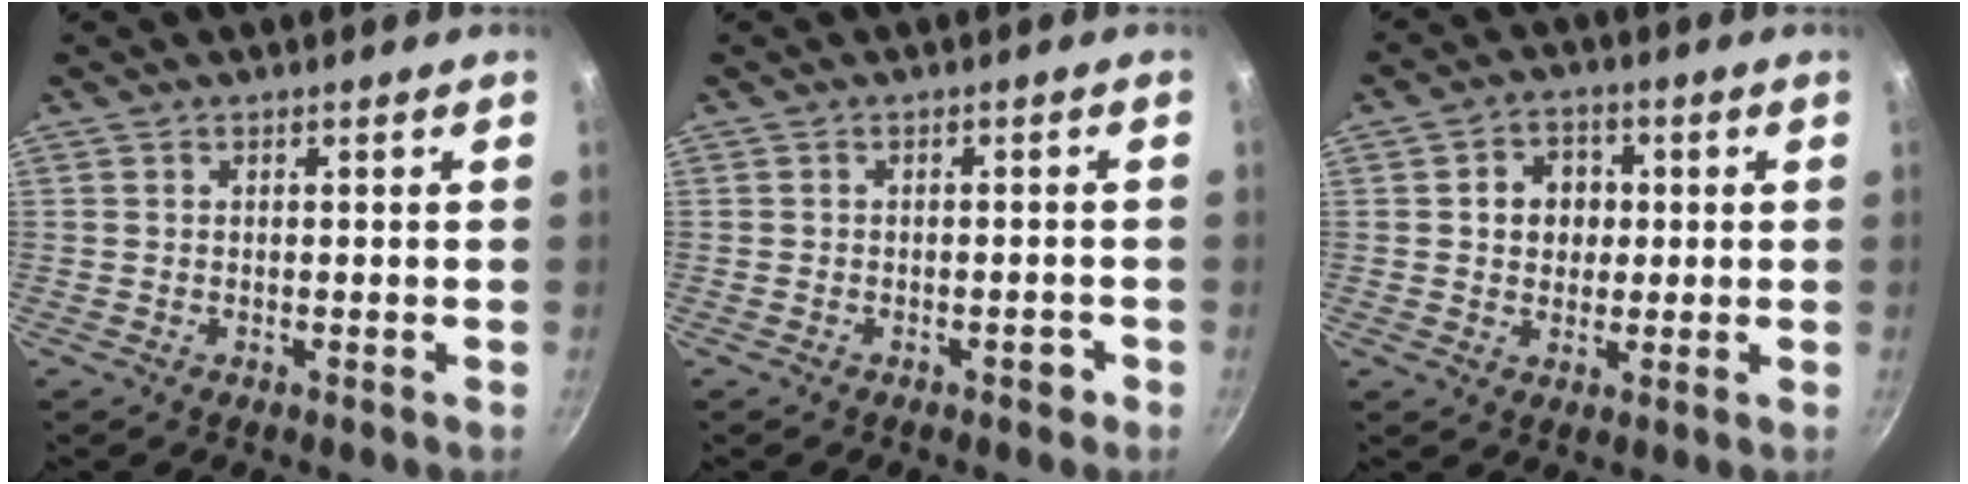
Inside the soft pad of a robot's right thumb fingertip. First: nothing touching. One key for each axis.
{"total": 1.6, "fx": -1.0, "fy": 0.8, "fz": 0.9, "tx": -0.003, "ty": 0.019, "tz": -0.006}
{"total": 6.7, "fx": 0.9, "fy": 5.7, "fz": 3.4, "tx": -0.022, "ty": 0.007, "tz": 0.006}